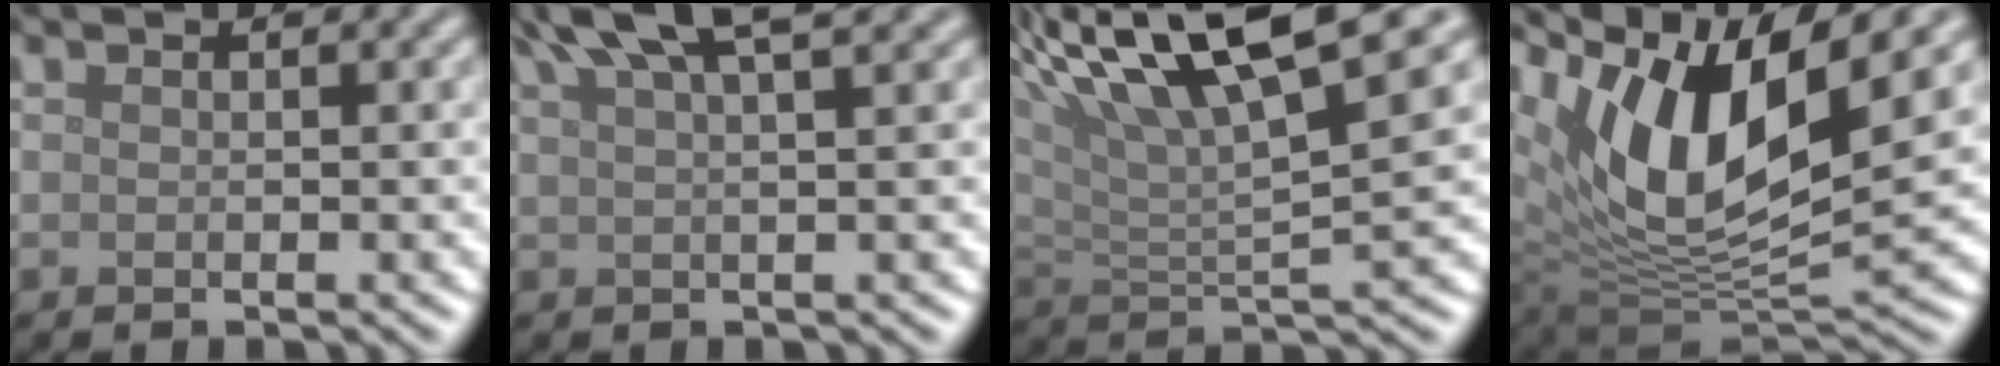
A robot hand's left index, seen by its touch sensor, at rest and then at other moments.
{"total": 6.6, "force": [4.7, 1.1, 4.4], "torque": [-0.052, 0.025, 0.057]}
{"total": 12.4, "force": [7.8, 2.7, 9.3], "torque": [-0.164, 0.017, 0.133]}
{"total": 12.3, "force": [5.9, 5.1, 9.5], "torque": [-0.182, 0.003, 0.113]}